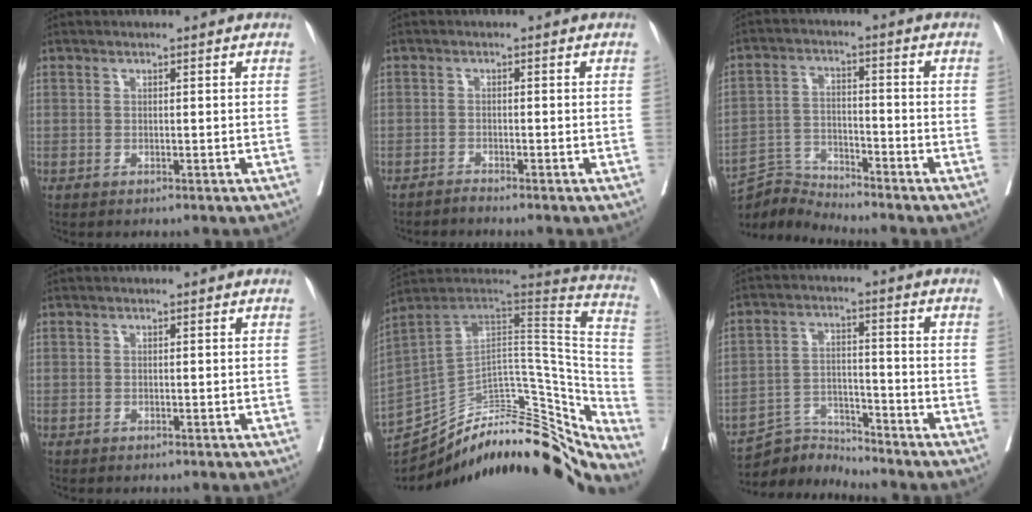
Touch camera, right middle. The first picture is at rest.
{"total": 1.0, "force": [-0.9, -0.4, -0.1], "torque": [0.003, -0.003, -0.016]}
{"total": 6.3, "force": [-6.0, -1.2, -1.2], "torque": [0.010, 0.003, -0.110]}
{"total": 0.0}
{"total": 34.5, "force": [-26.6, 11.3, 18.7], "torque": [-0.274, 0.009, -0.377]}
{"total": 6.2, "force": [-6.1, -0.3, -1.1], "torque": [0.014, 0.008, -0.108]}